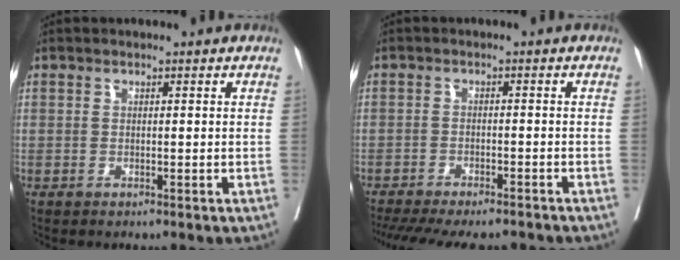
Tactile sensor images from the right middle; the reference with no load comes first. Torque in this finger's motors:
{"motor_torque": [1.03, -1.09, 0.23, 0.11]}